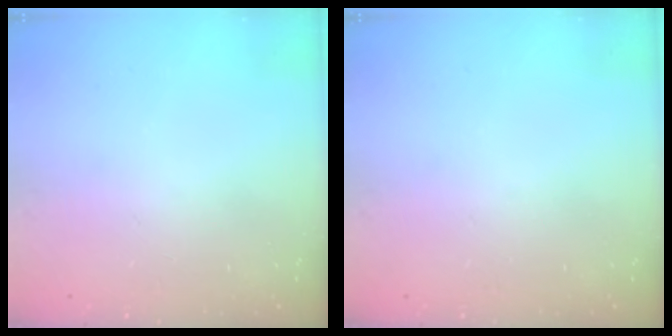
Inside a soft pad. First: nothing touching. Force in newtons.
{"total": 0.0}